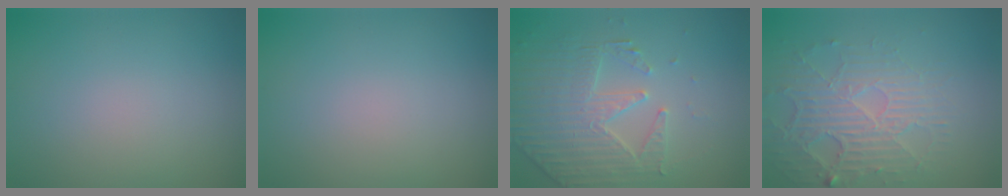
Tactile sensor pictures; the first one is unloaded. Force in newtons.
{"total": 0.0}
{"total": 4.4, "press": 3.8, "slide": 2.2}
{"total": 4.3, "press": 3.8, "slide": 2.0}